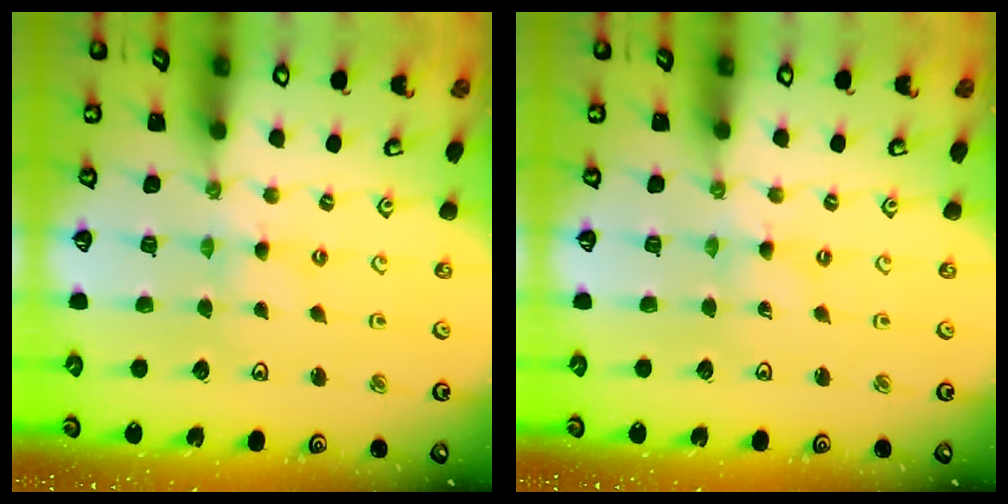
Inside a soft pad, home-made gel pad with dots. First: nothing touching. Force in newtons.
{"total": 0.0}